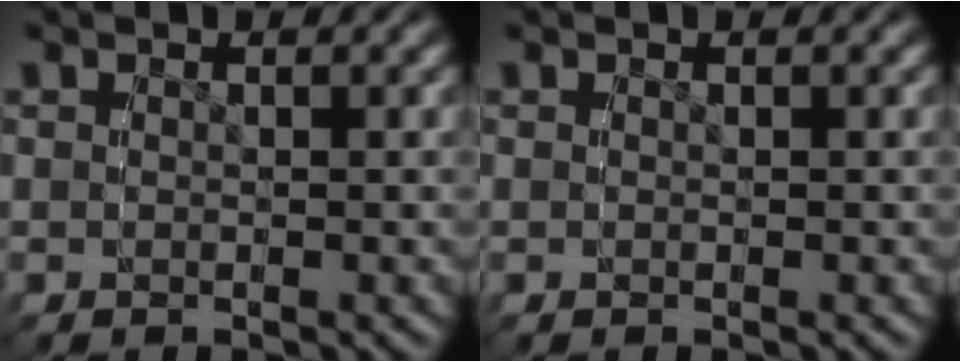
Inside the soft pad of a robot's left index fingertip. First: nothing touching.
{"total": 0.0}